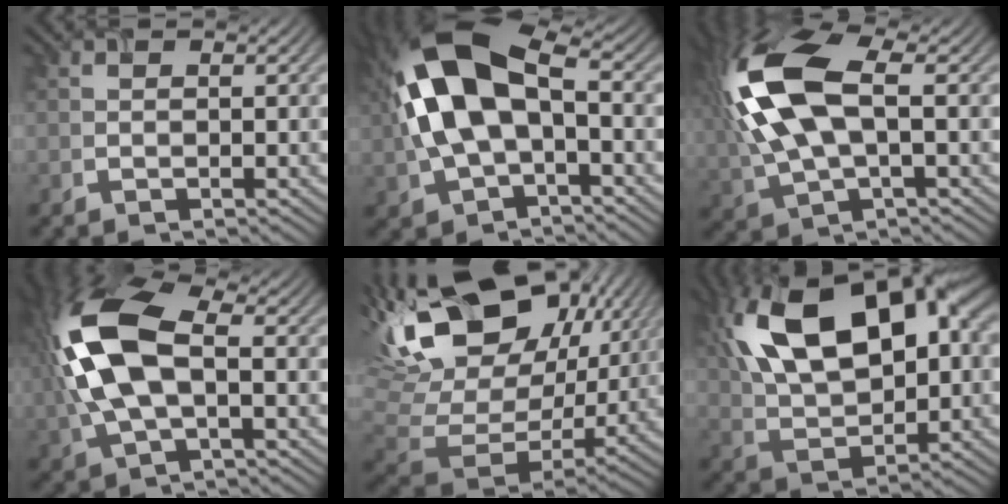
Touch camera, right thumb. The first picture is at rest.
{"total": 14.6, "force": [0.8, 8.4, 12.0], "torque": [-0.268, 0.015, 0.013]}
{"total": 14.7, "force": [1.9, 7.3, 12.6], "torque": [-0.315, 0.001, 0.035]}
{"total": 13.5, "force": [0.6, 7.1, 11.5], "torque": [-0.289, 0.015, 0.009]}
{"total": 20.7, "force": [9.4, 12.7, 13.4], "torque": [-0.287, 0.028, 0.170]}
{"total": 18.3, "force": [5.8, 10.2, 14.0], "torque": [-0.281, 0.025, 0.098]}